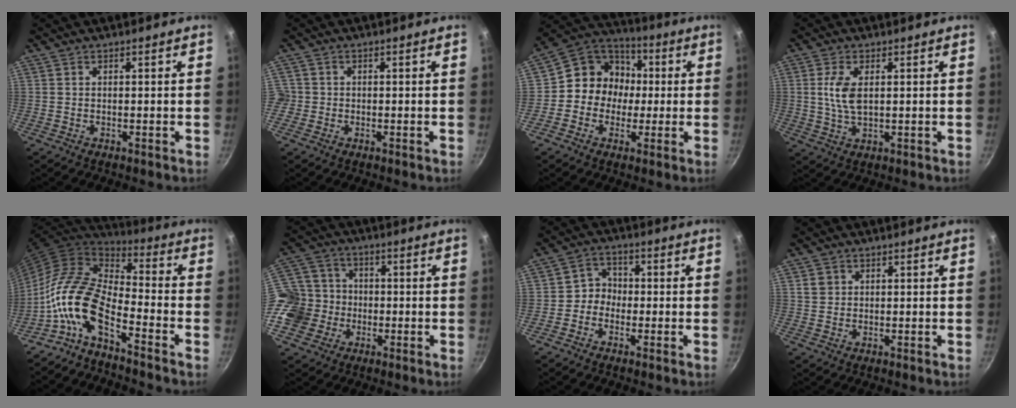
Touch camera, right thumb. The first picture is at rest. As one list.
[{"total": 3.7, "force": [-1.0, 3.5, 0.7], "torque": [-0.001, 0.009, -0.020]}, {"total": 11.9, "force": [-0.2, 10.8, 5.1], "torque": [-0.036, 0.029, -0.023]}, {"total": 5.8, "force": [1.0, 2.8, 5.0], "torque": [-0.105, -0.002, 0.022]}, {"total": 13.8, "force": [-7.1, 6.2, 10.1], "torque": [-0.192, 0.070, -0.163]}, {"total": 13.0, "force": [-3.3, 11.5, 5.0], "torque": [-0.077, 0.035, -0.069]}, {"total": 4.0, "force": [-1.2, 3.5, 1.4], "torque": [0.003, 0.019, -0.030]}, {"total": 2.2, "force": [0.7, 2.0, 0.7], "torque": [-0.004, 0.005, 0.012]}]